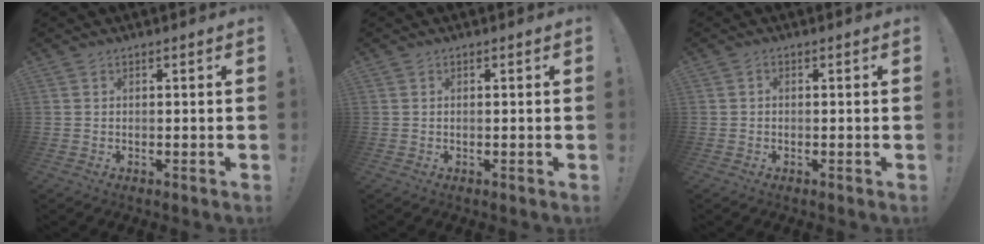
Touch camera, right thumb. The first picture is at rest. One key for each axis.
{"total": 0.0}
{"total": 0.7, "fx": -0.5, "fy": 0.3, "fz": 0.3, "tx": -0.013, "ty": 0.004, "tz": -0.008}